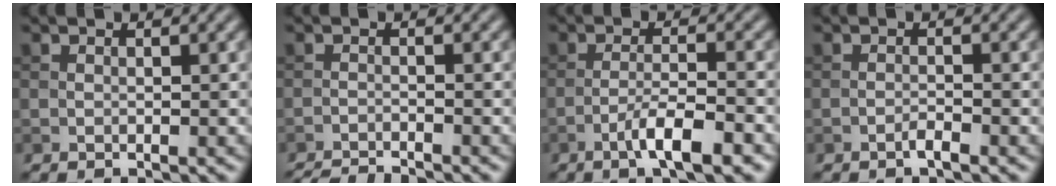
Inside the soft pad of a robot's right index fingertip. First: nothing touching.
{"total": 4.6, "force": [-4.4, 0.5, 1.4], "torque": [-0.023, -0.014, -0.075]}
{"total": 4.7, "force": [-2.7, 0.7, 3.7], "torque": [-0.067, 0.005, -0.050]}
{"total": 1.1, "force": [-0.8, 0.1, 0.8], "torque": [-0.014, 0.003, -0.017]}